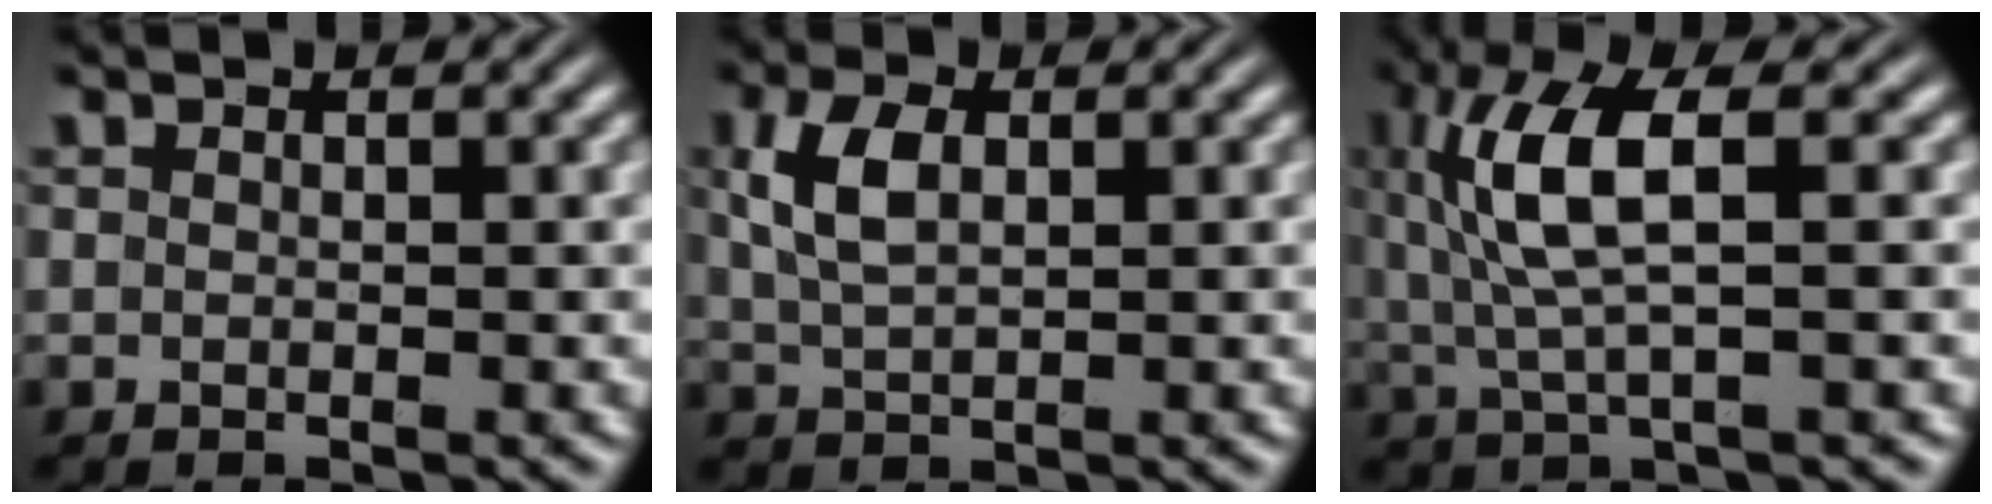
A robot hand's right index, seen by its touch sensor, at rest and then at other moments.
{"total": 3.3, "force": [0.8, 1.6, 2.7], "torque": [-0.062, -0.002, 0.022]}
{"total": 7.0, "force": [1.2, 2.6, 6.4], "torque": [-0.136, 0.003, 0.029]}